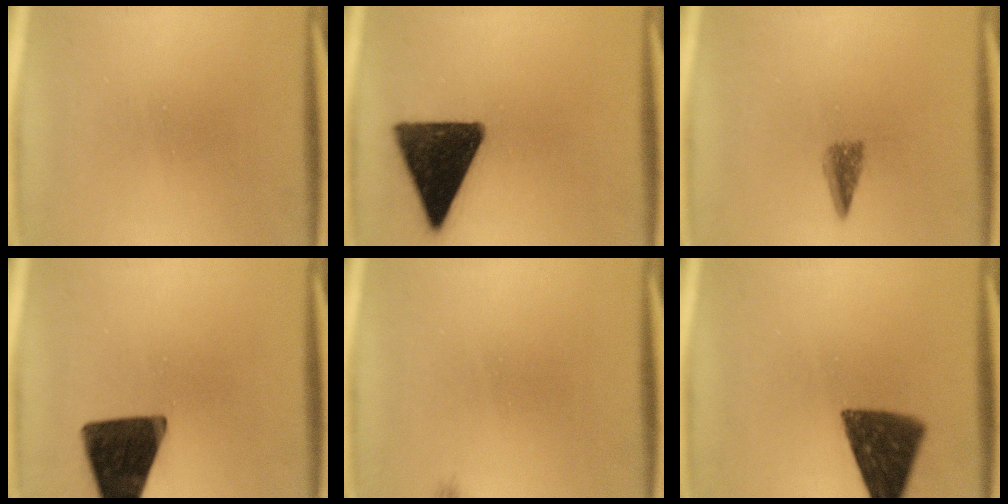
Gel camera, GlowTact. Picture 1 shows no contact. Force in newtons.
{"total": 15.6}
{"total": 2.7}
{"total": 16.0}
{"total": 0.6}
{"total": 11.3}